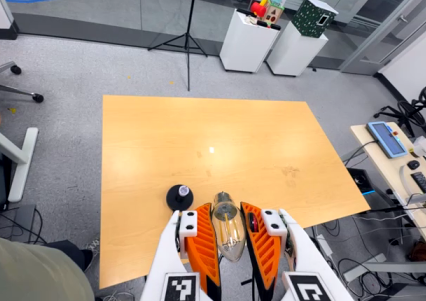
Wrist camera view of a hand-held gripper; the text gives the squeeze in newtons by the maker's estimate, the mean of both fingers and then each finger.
{"total": 21.3, "left": 23.2, "right": 19.3}